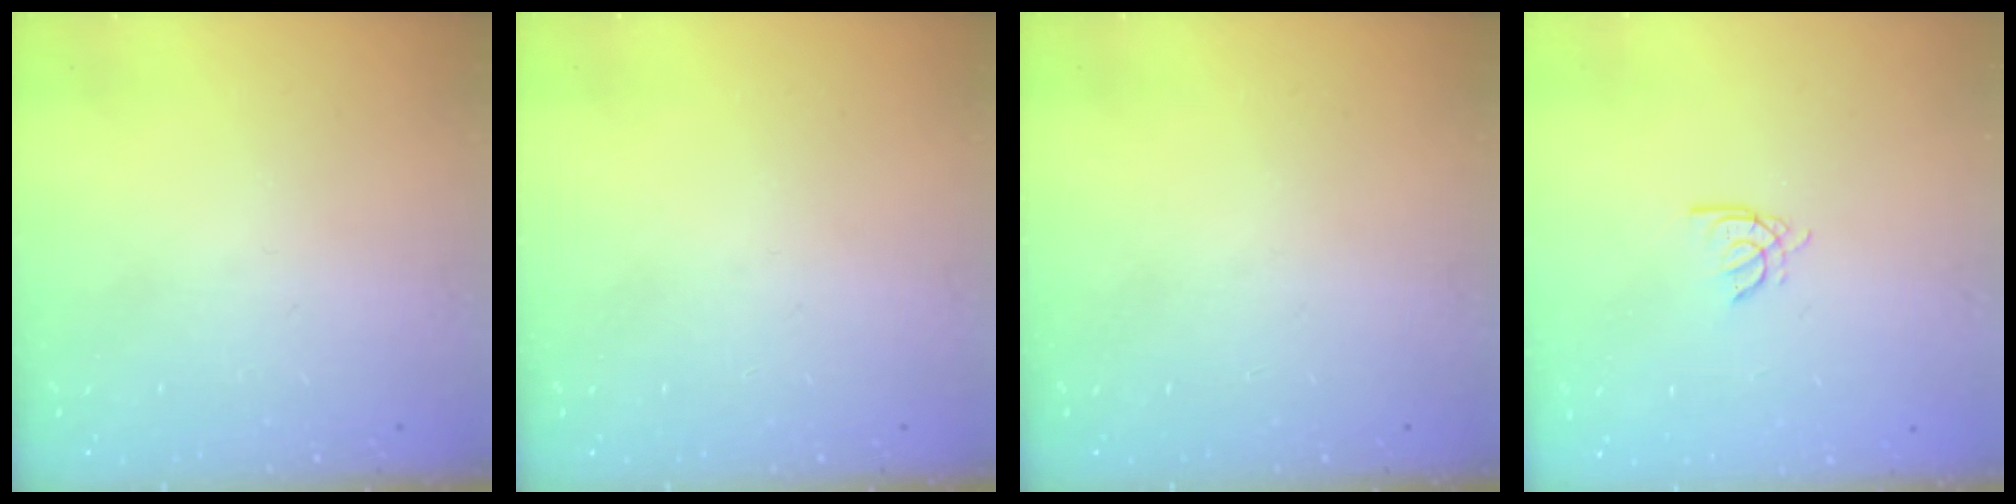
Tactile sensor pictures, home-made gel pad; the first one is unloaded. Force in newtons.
{"total": 0.0}
{"total": 0.0}
{"total": 3.6, "press": 3.6, "slide": 0.4}